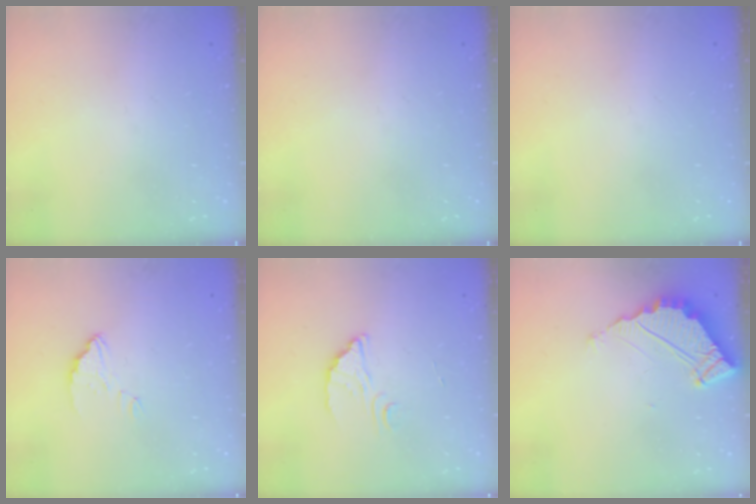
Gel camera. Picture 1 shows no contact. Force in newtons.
{"total": 0.0}
{"total": 0.0}
{"total": 3.4, "press": 3.4, "slide": 0.3}
{"total": 3.0, "press": 3.0, "slide": 0.0}
{"total": 5.1, "press": 5.1, "slide": 0.2}